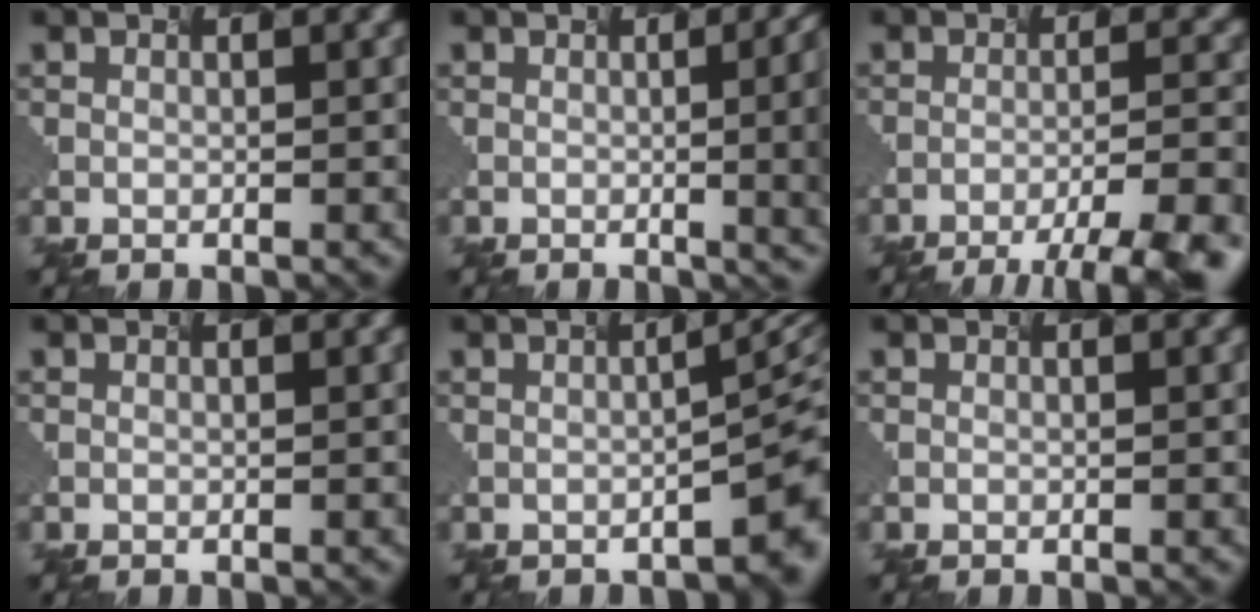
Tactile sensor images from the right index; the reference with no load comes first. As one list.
[{"total": 12.1, "force": [0.4, 6.5, 10.2], "torque": [-0.041, 0.030, 0.020]}, {"total": 8.8, "force": [-6.2, 1.6, 6.0], "torque": [-0.073, 0.007, -0.073]}, {"total": 0.0}, {"total": 5.8, "force": [-1.6, 1.5, 5.4], "torque": [-0.049, 0.009, -0.014]}, {"total": 0.0}]